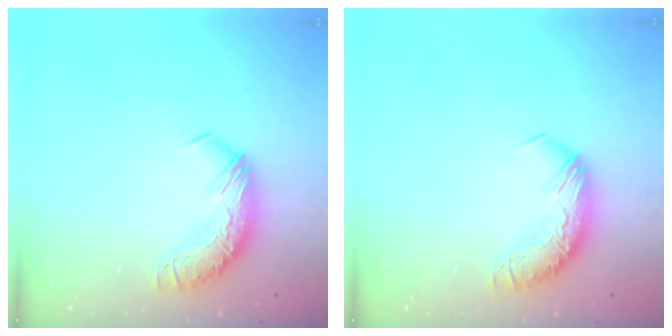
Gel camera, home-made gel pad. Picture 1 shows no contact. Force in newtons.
{"total": 0.0}